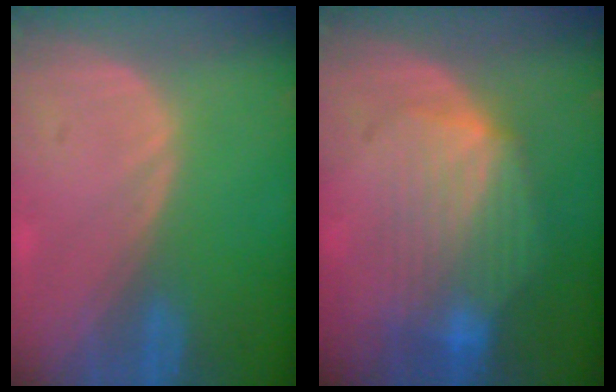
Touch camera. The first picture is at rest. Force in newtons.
{"total": 8.3, "press": 7.8, "slide": 2.9}